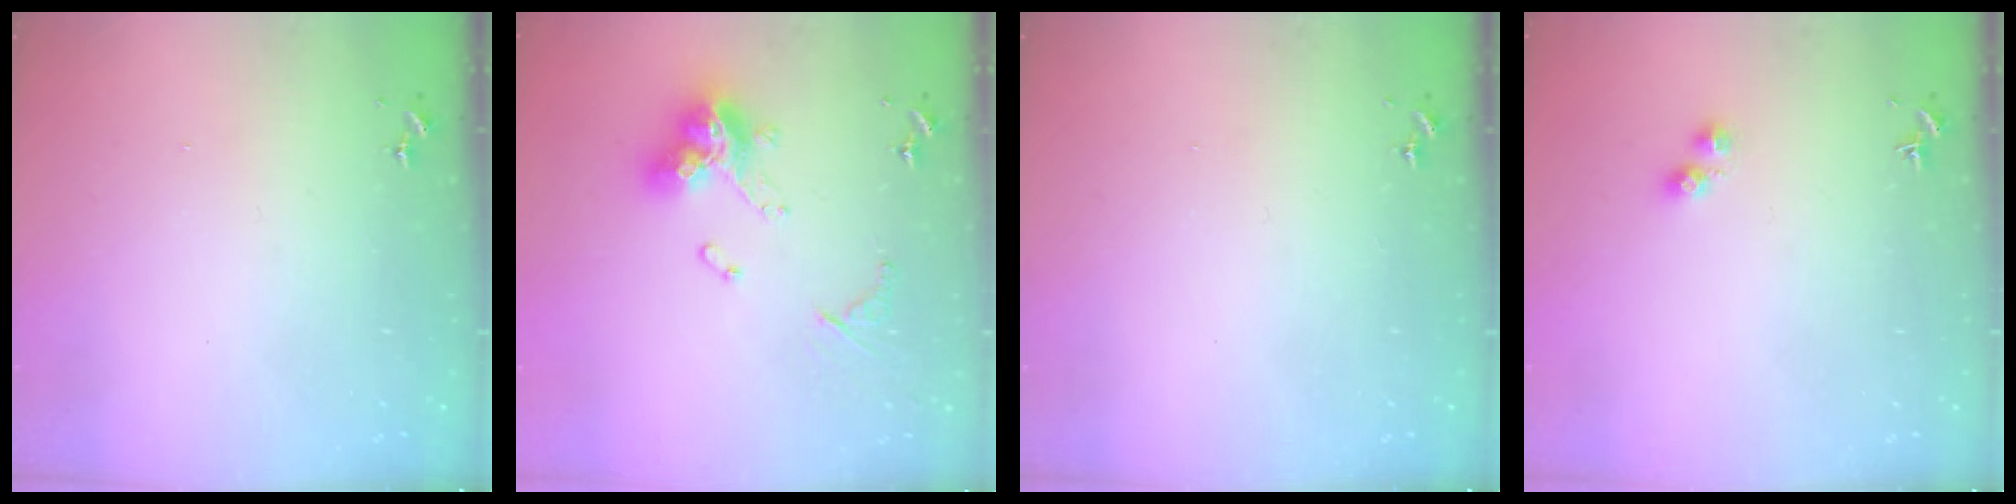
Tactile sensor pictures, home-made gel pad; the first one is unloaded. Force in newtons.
{"total": 15.3, "press": 15.2, "slide": 1.7}
{"total": 0.0}
{"total": 2.2, "press": 2.2, "slide": 0.6}